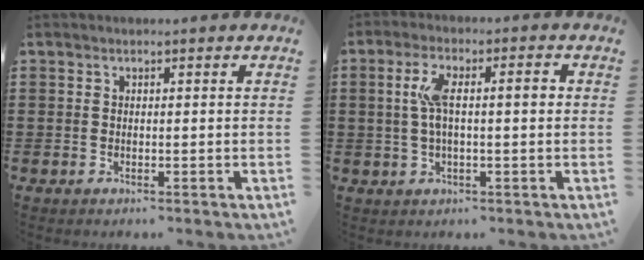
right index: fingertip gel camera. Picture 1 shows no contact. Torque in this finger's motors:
{"motor_torque": [0.55, -0.06, 0.26, 0.10]}